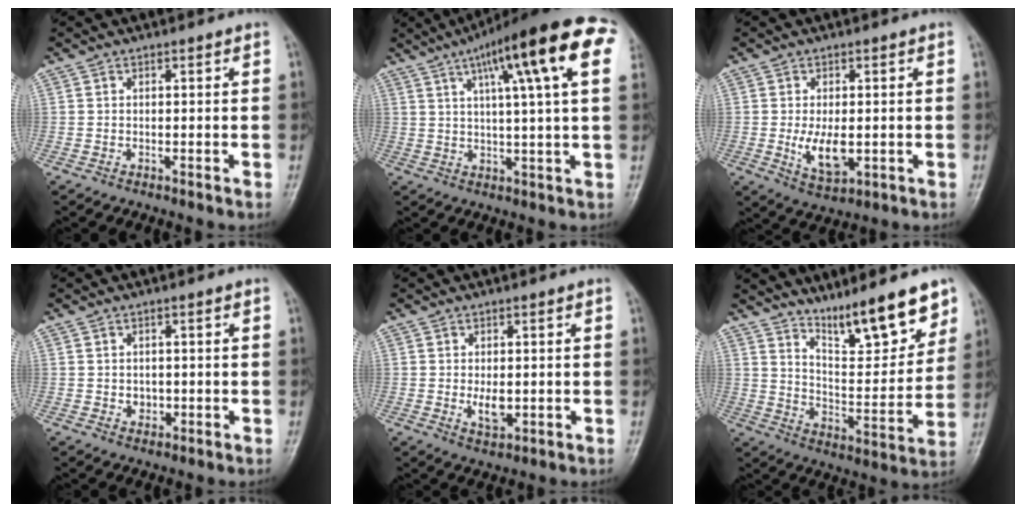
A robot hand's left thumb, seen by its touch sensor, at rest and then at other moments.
{"total": 20.3, "force": [8.3, 3.3, 18.2], "torque": [-0.266, 0.014, 0.115]}
{"total": 6.5, "force": [-0.7, 3.4, 5.5], "torque": [-0.095, -0.015, -0.003]}
{"total": 2.1, "force": [-0.2, 1.7, 1.1], "torque": [-0.007, 0.002, 0.001]}
{"total": 3.8, "force": [-0.3, 2.1, 3.1], "torque": [-0.046, -0.008, 0.002]}
{"total": 15.2, "force": [11.1, 3.8, 9.7], "torque": [-0.115, -0.077, 0.187]}